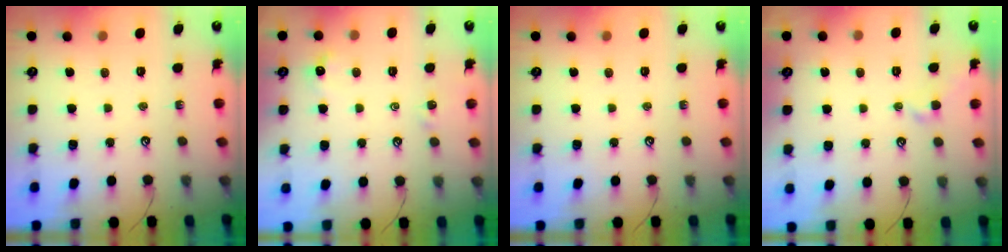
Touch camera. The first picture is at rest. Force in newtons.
{"total": 2.5, "press": 2.5, "slide": 0.6}
{"total": 0.0}
{"total": 1.2, "press": 1.2, "slide": 0.1}